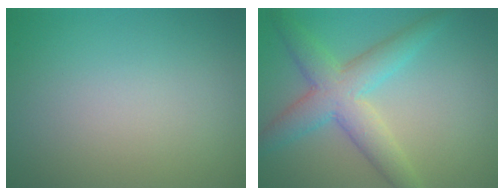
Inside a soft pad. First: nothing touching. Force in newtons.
{"total": 5.6, "press": 5.6, "slide": 0.2}